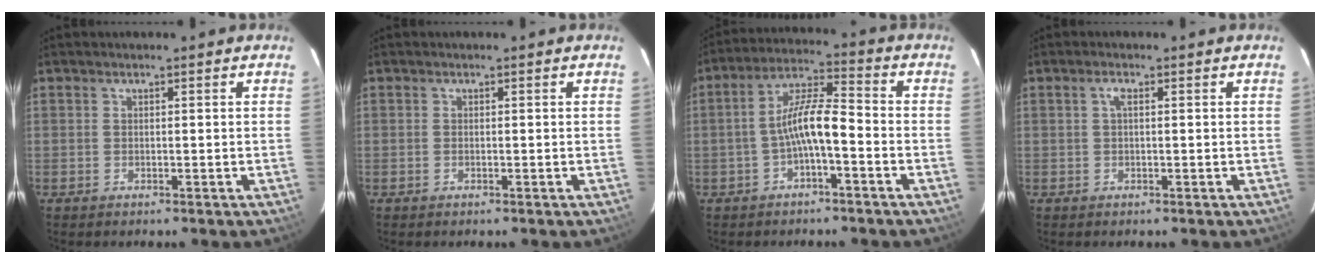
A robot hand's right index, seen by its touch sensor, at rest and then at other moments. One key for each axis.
{"total": 0.0}
{"total": 7.6, "fx": -2.8, "fy": 1.5, "fz": 6.9, "tx": -0.142, "ty": 0.019, "tz": -0.050}
{"total": 1.3, "fx": 0.3, "fy": 0.3, "fz": 1.3, "tx": -0.025, "ty": 0.005, "tz": 0.002}